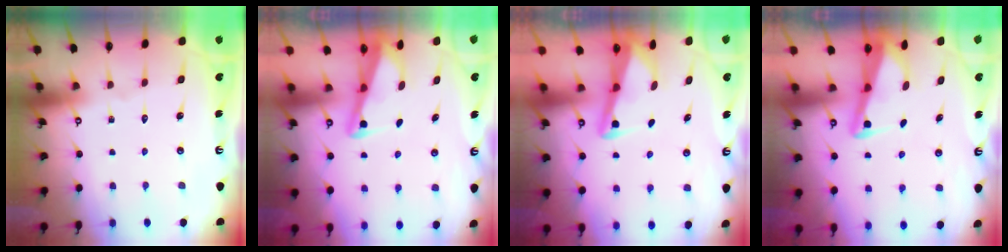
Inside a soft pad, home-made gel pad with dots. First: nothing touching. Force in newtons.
{"total": 2.7, "press": 2.6, "slide": 0.4}
{"total": 3.0, "press": 3.0, "slide": 0.4}
{"total": 2.9, "press": 2.9, "slide": 0.3}